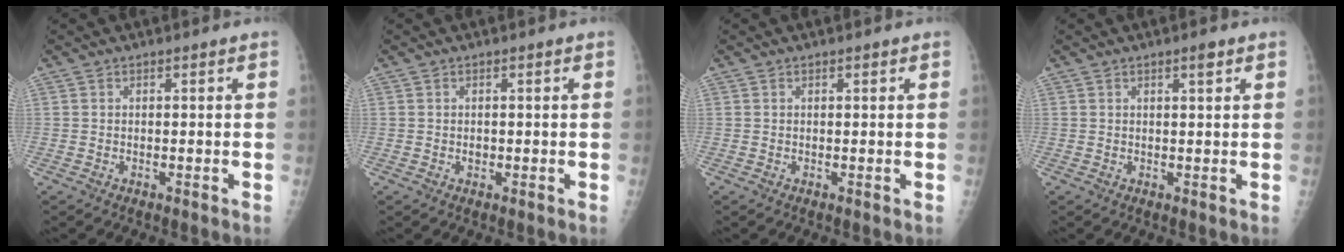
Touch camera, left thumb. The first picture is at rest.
{"total": 0.9, "force": [0.0, 0.8, 0.5], "torque": [-0.003, 0.001, 0.001]}
{"total": 0.7, "force": [0.4, 0.3, 0.5], "torque": [-0.006, 0.000, 0.006]}
{"total": 1.9, "force": [1.2, 0.5, 1.5], "torque": [-0.019, -0.005, 0.017]}